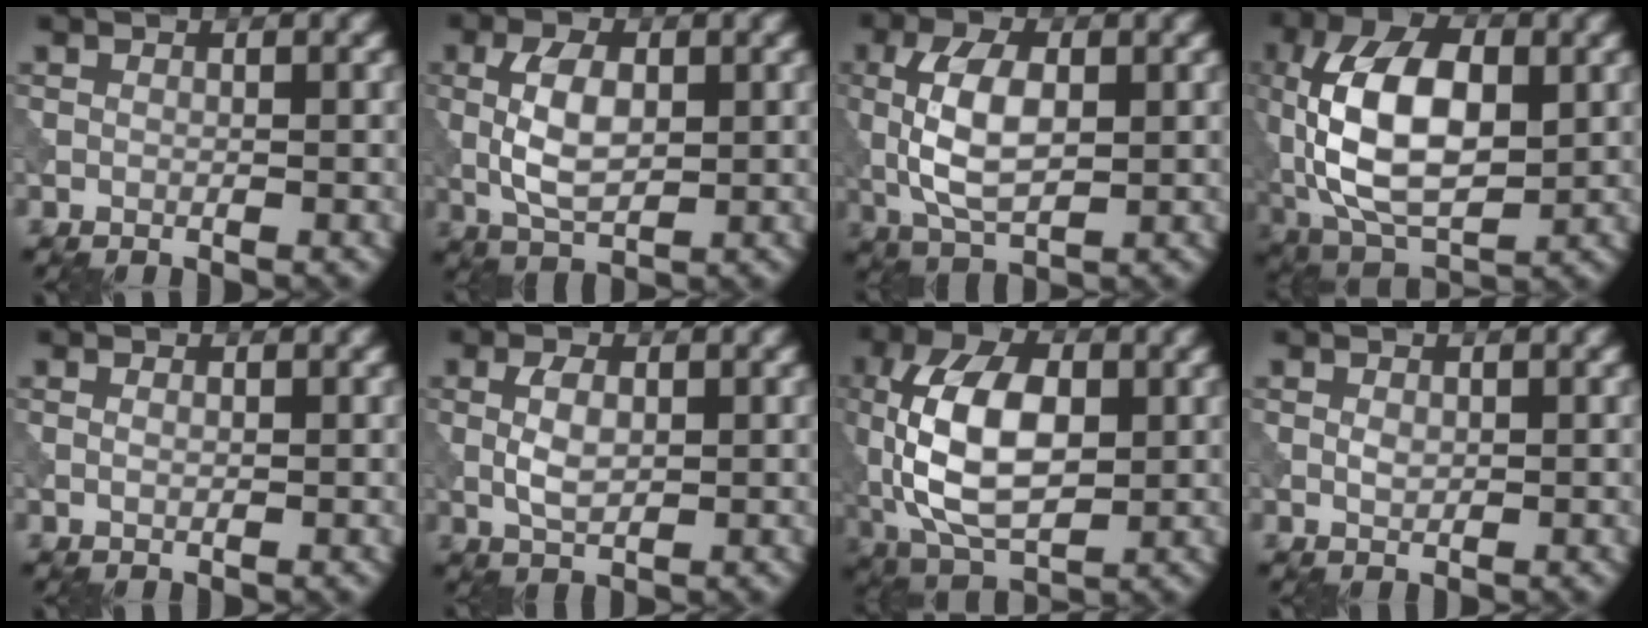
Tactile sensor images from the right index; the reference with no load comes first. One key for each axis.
{"total": 4.8, "fx": 0.3, "fy": 2.5, "fz": 4.1, "tx": -0.086, "ty": 0.004, "tz": 0.008}
{"total": 6.0, "fx": 0.2, "fy": 3.0, "fz": 5.2, "tx": -0.113, "ty": 0.004, "tz": 0.004}
{"total": 11.6, "fx": 0.5, "fy": 6.3, "fz": 9.7, "tx": -0.189, "ty": 0.006, "tz": 0.005}
{"total": 0.7, "fx": 0.1, "fy": 0.4, "fz": 0.6, "tx": -0.011, "ty": 0.001, "tz": 0.002}
{"total": 3.0, "fx": 0.3, "fy": 1.7, "fz": 2.5, "tx": -0.057, "ty": 0.000, "tz": 0.007}
{"total": 10.2, "fx": 0.2, "fy": 5.8, "fz": 8.4, "tx": -0.174, "ty": 0.006, "tz": 0.001}
{"total": 1.1, "fx": 0.1, "fy": 0.8, "fz": 0.8, "tx": -0.015, "ty": -0.001, "tz": 0.002}